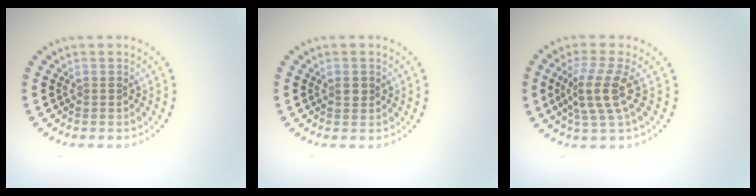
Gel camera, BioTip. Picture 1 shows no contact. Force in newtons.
{"total": 1.0, "press": 0.9, "slide": 0.3}
{"total": 3.5, "press": 3.0, "slide": 1.9}